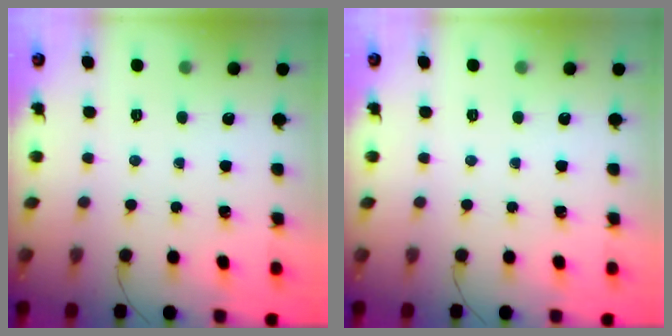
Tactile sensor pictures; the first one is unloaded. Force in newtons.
{"total": 0.0}